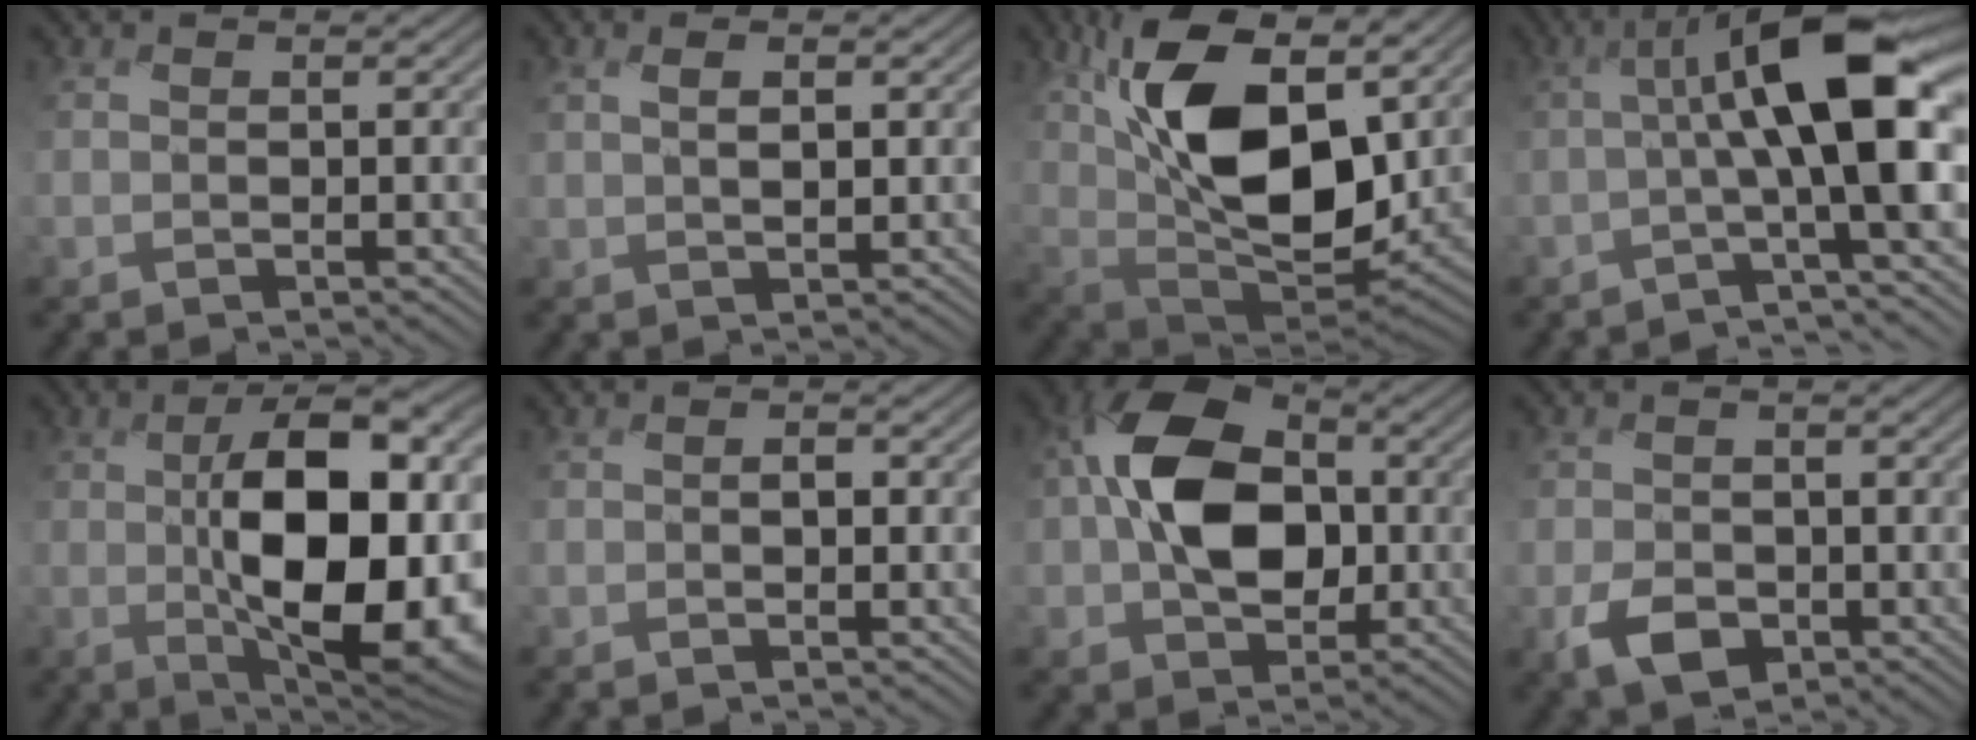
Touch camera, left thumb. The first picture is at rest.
{"total": 2.5, "force": [0.7, 0.8, 2.2], "torque": [-0.039, -0.004, 0.014]}
{"total": 15.6, "force": [5.2, 7.7, 12.6], "torque": [-0.253, 0.001, 0.091]}
{"total": 9.3, "force": [0.2, 1.3, 9.2], "torque": [-0.130, 0.022, -0.012]}
{"total": 15.3, "force": [-0.6, 6.8, 13.7], "torque": [-0.213, -0.006, -0.005]}
{"total": 1.1, "force": [-0.5, 0.4, 0.8], "torque": [-0.011, 0.000, -0.012]}
{"total": 12.6, "force": [-0.2, 8.8, 9.0], "torque": [-0.176, 0.015, -0.016]}
{"total": 4.0, "force": [-2.2, 2.7, 2.0], "torque": [-0.035, -0.012, -0.048]}